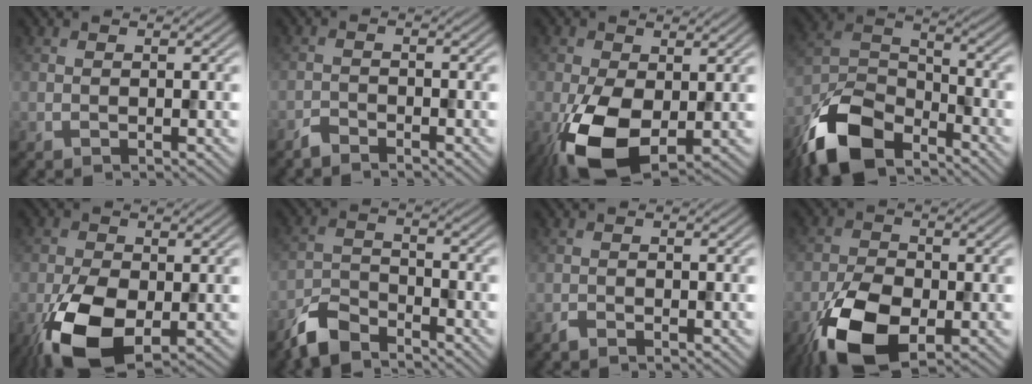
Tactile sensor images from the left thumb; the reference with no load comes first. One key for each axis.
{"total": 1.7, "fx": -1.6, "fy": 0.4, "fz": 0.4, "tx": -0.009, "ty": 0.002, "tz": -0.036}
{"total": 9.6, "fx": -2.6, "fy": 5.4, "fz": 7.5, "tx": -0.174, "ty": -0.024, "tz": -0.051}
{"total": 12.8, "fx": -9.0, "fy": 5.6, "fz": 7.1, "tx": -0.155, "ty": -0.008, "tz": -0.190}
{"total": 10.1, "fx": -3.7, "fy": 5.6, "fz": 7.6, "tx": -0.171, "ty": -0.023, "tz": -0.072}
{"total": 5.7, "fx": -4.9, "fy": 1.8, "fz": 2.3, "tx": -0.047, "ty": -0.006, "tz": -0.114}
{"total": 0.9, "fx": -0.8, "fy": 0.2, "fz": 0.3, "tx": -0.006, "ty": 0.001, "tz": -0.018}
{"total": 11.3, "fx": -5.2, "fy": 5.9, "fz": 8.1, "tx": -0.176, "ty": -0.020, "tz": -0.099}